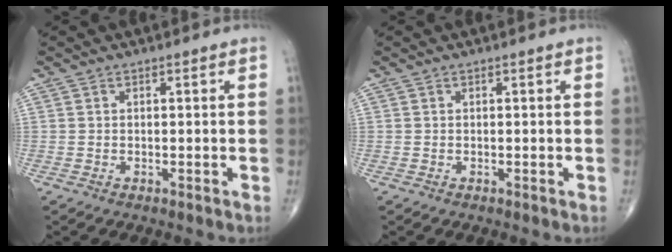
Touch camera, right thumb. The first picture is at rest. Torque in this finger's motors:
{"motor_torque": [-0.15, 0.28, 0.09, 0.09, 0.00]}